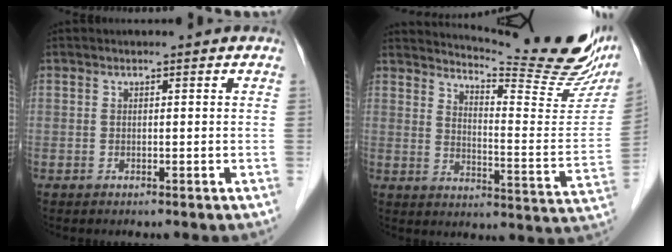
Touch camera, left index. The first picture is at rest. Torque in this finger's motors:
{"motor_torque": [0.46, -0.66, 0.13, 0.01]}